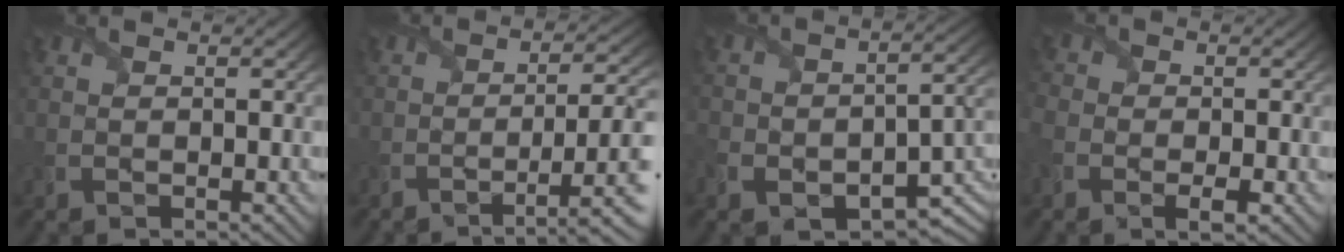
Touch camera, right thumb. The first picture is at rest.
{"total": 7.4, "force": [-2.7, 1.8, 6.6], "torque": [-0.091, -0.008, -0.041]}
{"total": 9.1, "force": [-4.9, 5.2, 5.6], "torque": [-0.098, -0.041, -0.074]}
{"total": 4.3, "force": [-1.9, 2.9, 2.5], "torque": [-0.055, -0.015, -0.036]}